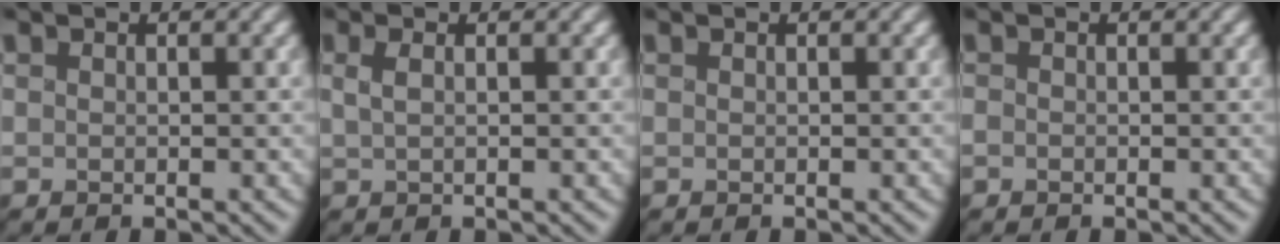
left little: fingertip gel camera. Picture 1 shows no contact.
{"total": 1.1, "force": [0.1, 0.2, 1.1], "torque": [-0.024, 0.001, 0.002]}
{"total": 0.0}
{"total": 0.7, "force": [-0.4, 0.5, 0.2], "torque": [-0.002, -0.001, -0.013]}